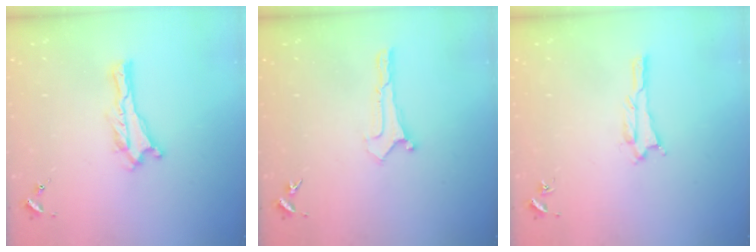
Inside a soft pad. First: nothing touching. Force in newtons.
{"total": 0.0}
{"total": 1.1, "press": 1.1, "slide": 0.1}